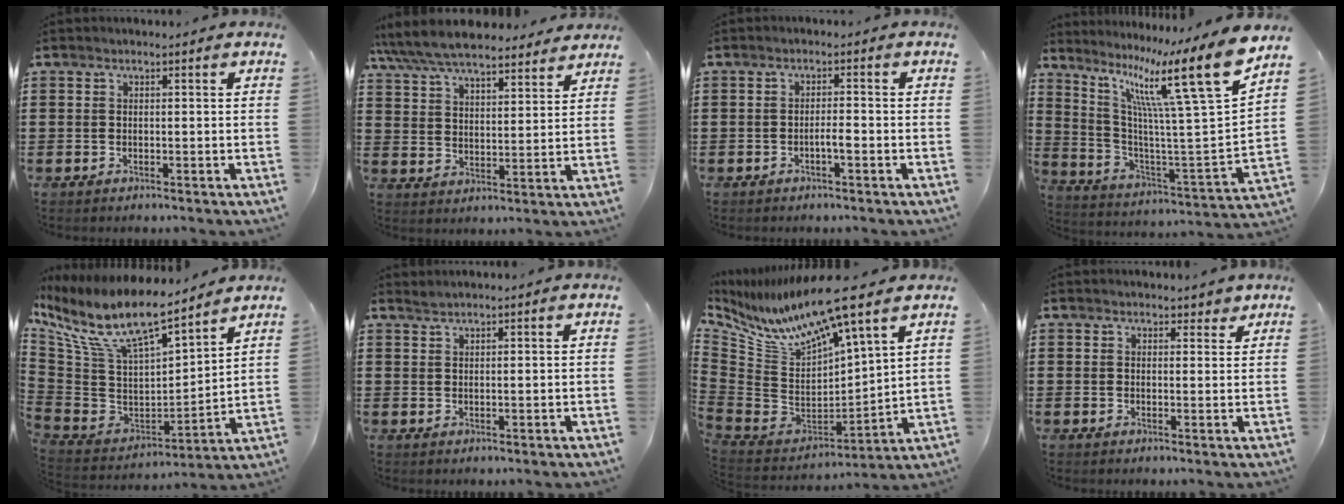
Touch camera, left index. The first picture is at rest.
{"total": 7.6, "force": [7.1, 1.5, 2.4], "torque": [-0.076, -0.029, 0.128]}
{"total": 2.0, "force": [-0.8, 0.3, 1.7], "torque": [-0.033, 0.003, -0.016]}
{"total": 16.9, "force": [10.0, 2.1, 13.5], "torque": [-0.249, -0.073, 0.145]}
{"total": 12.9, "force": [9.3, 3.3, 8.3], "torque": [-0.200, -0.063, 0.160]}
{"total": 1.0, "force": [0.9, -0.2, 0.4], "torque": [-0.007, -0.002, 0.018]}
{"total": 10.3, "force": [7.8, 1.4, 6.5], "torque": [-0.171, -0.065, 0.129]}
{"total": 2.1, "force": [1.8, 1.0, 0.5], "torque": [-0.007, 0.003, 0.031]}